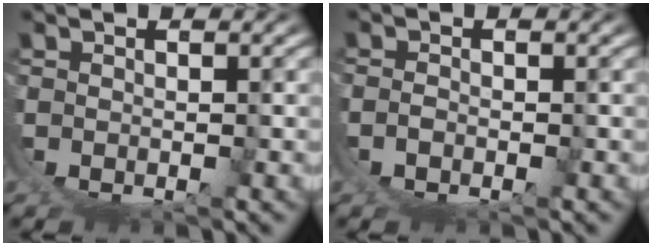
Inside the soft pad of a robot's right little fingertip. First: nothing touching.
{"total": 2.2, "force": [0.2, 1.9, 1.1], "torque": [-0.034, -0.005, 0.003]}